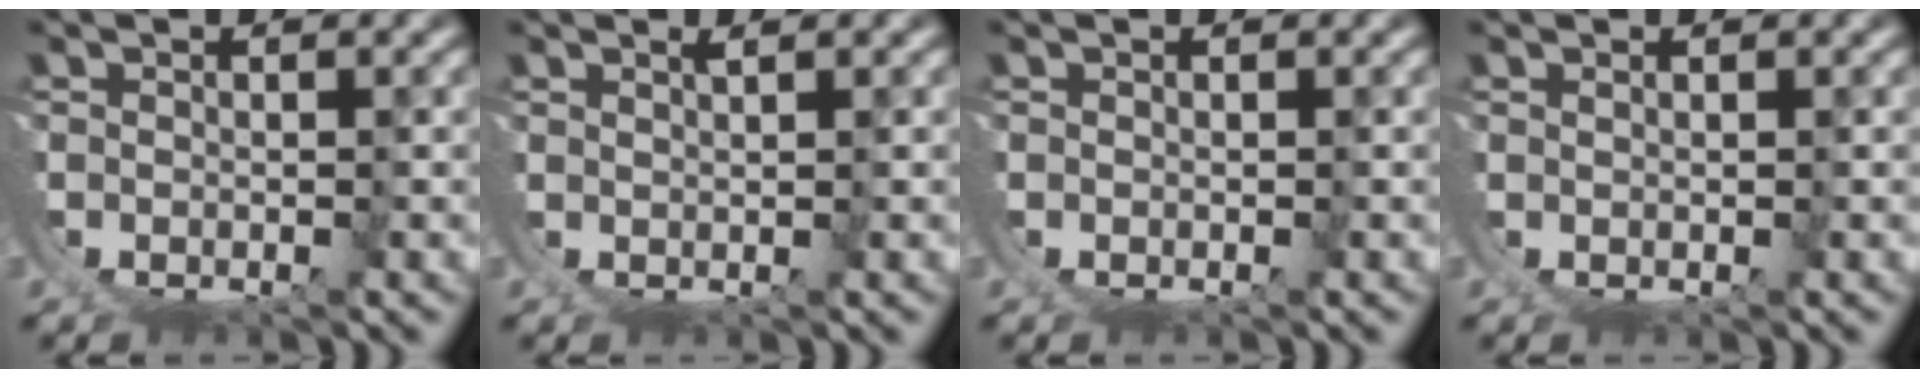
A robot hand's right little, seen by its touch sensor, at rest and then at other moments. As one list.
[{"total": 2.0, "force": [1.2, -1.5, 0.4], "torque": [0.000, 0.003, 0.024]}, {"total": 0.0}, {"total": 1.4, "force": [0.9, -1.1, 0.2], "torque": [0.005, 0.002, 0.018]}]